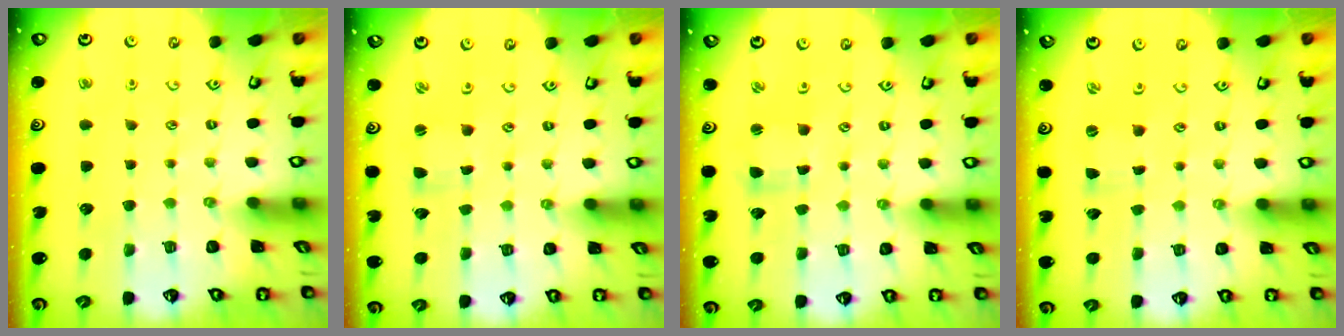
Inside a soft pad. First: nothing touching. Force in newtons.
{"total": 1.1, "press": 1.1, "slide": 0.1}
{"total": 1.7, "press": 1.7, "slide": 0.4}
{"total": 0.0}